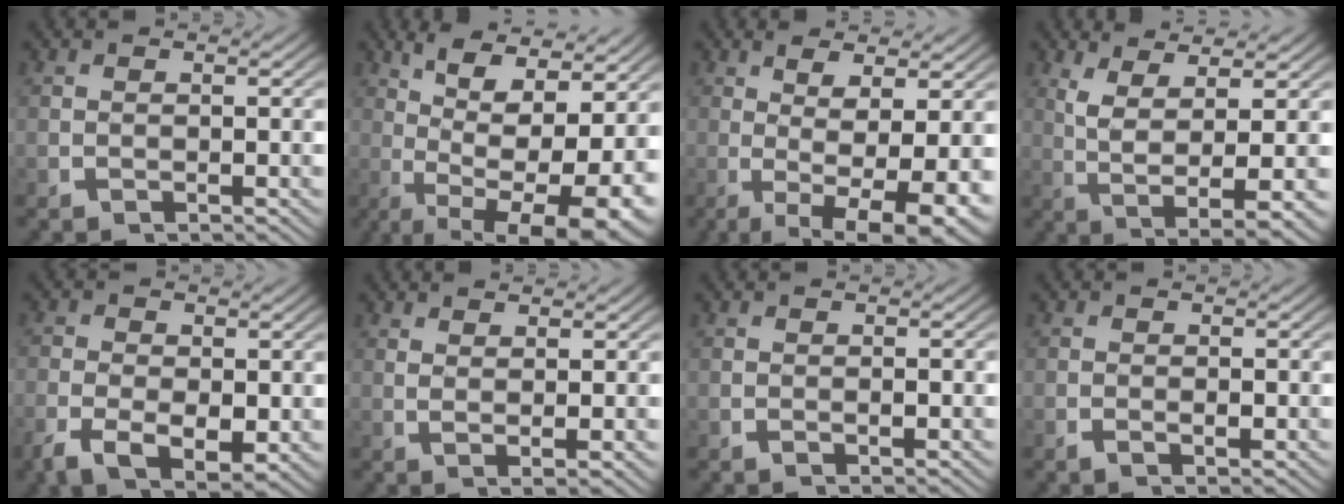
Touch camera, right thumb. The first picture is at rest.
{"total": 11.9, "force": [-1.2, 6.4, 9.9], "torque": [-0.175, -0.055, 0.009]}
{"total": 8.6, "force": [-1.5, 3.7, 7.6], "torque": [-0.126, -0.040, -0.002]}
{"total": 8.0, "force": [0.6, 2.7, 7.5], "torque": [-0.140, -0.025, 0.031]}
{"total": 5.4, "force": [-1.6, 3.5, 3.7], "torque": [-0.081, -0.036, -0.015]}
{"total": 2.0, "force": [1.2, -0.1, 1.6], "torque": [-0.031, -0.008, 0.029]}
{"total": 0.6, "force": [-0.1, 0.3, 0.5], "torque": [-0.009, -0.002, -0.002]}
{"total": 1.0, "force": [-0.4, 0.5, 0.7], "torque": [-0.019, -0.007, -0.005]}